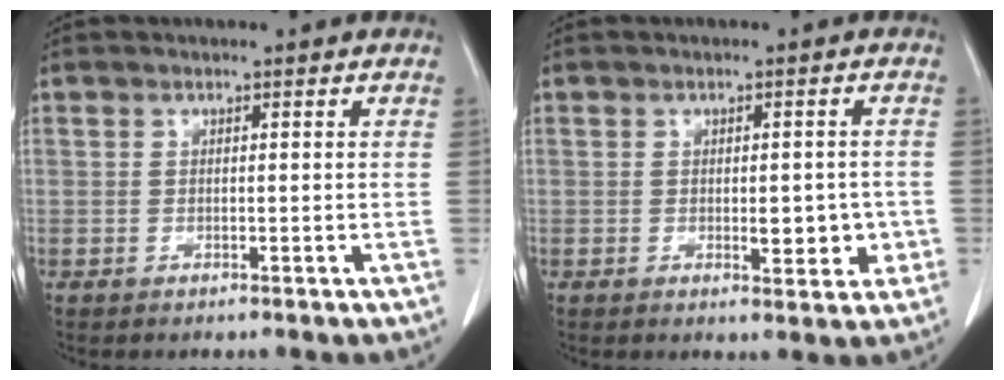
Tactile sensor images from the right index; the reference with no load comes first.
{"total": 4.5, "force": [-0.9, 2.0, 4.0], "torque": [-0.047, -0.002, -0.006]}